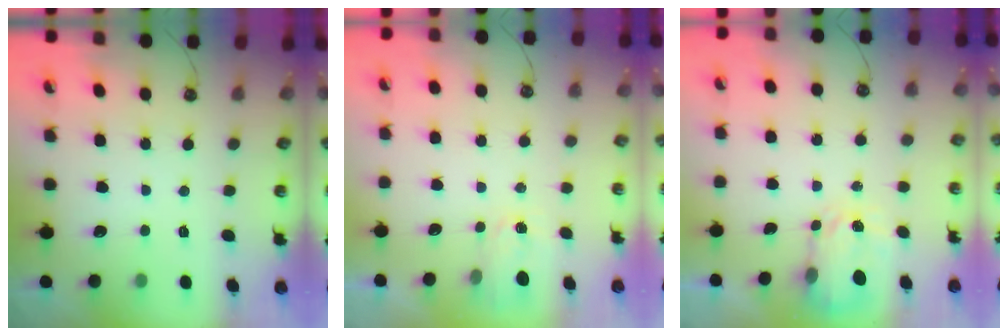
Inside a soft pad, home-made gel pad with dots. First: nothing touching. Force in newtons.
{"total": 1.9, "press": 1.9, "slide": 0.3}
{"total": 3.6, "press": 3.5, "slide": 0.6}